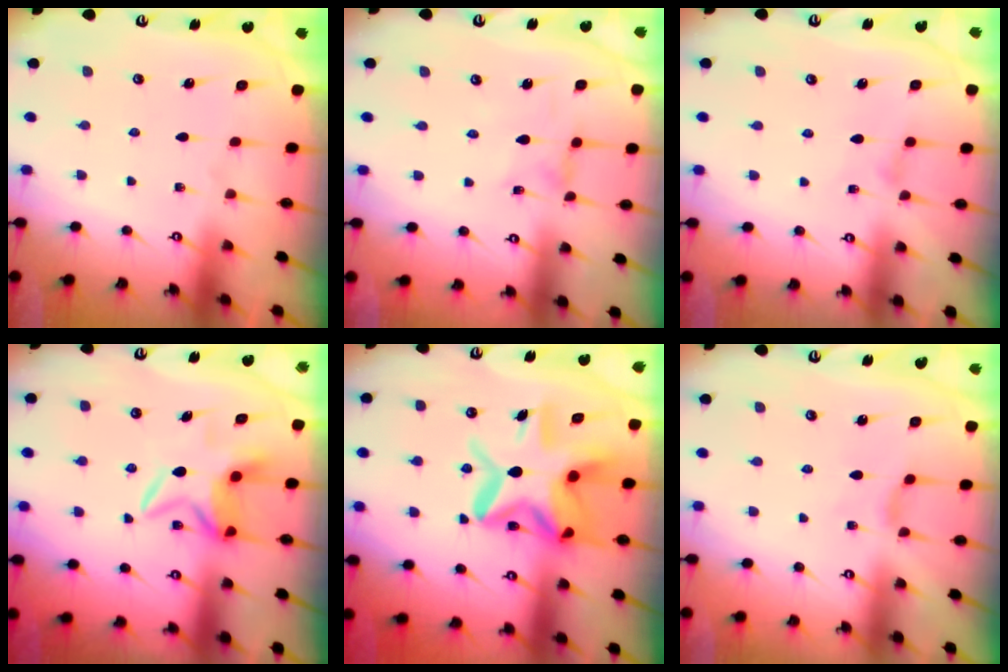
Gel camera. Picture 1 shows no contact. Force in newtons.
{"total": 1.0, "press": 0.9, "slide": 0.3}
{"total": 0.8, "press": 0.7, "slide": 0.3}
{"total": 6.4, "press": 6.3, "slide": 1.0}
{"total": 16.0, "press": 15.8, "slide": 2.2}
{"total": 1.8, "press": 1.7, "slide": 0.5}